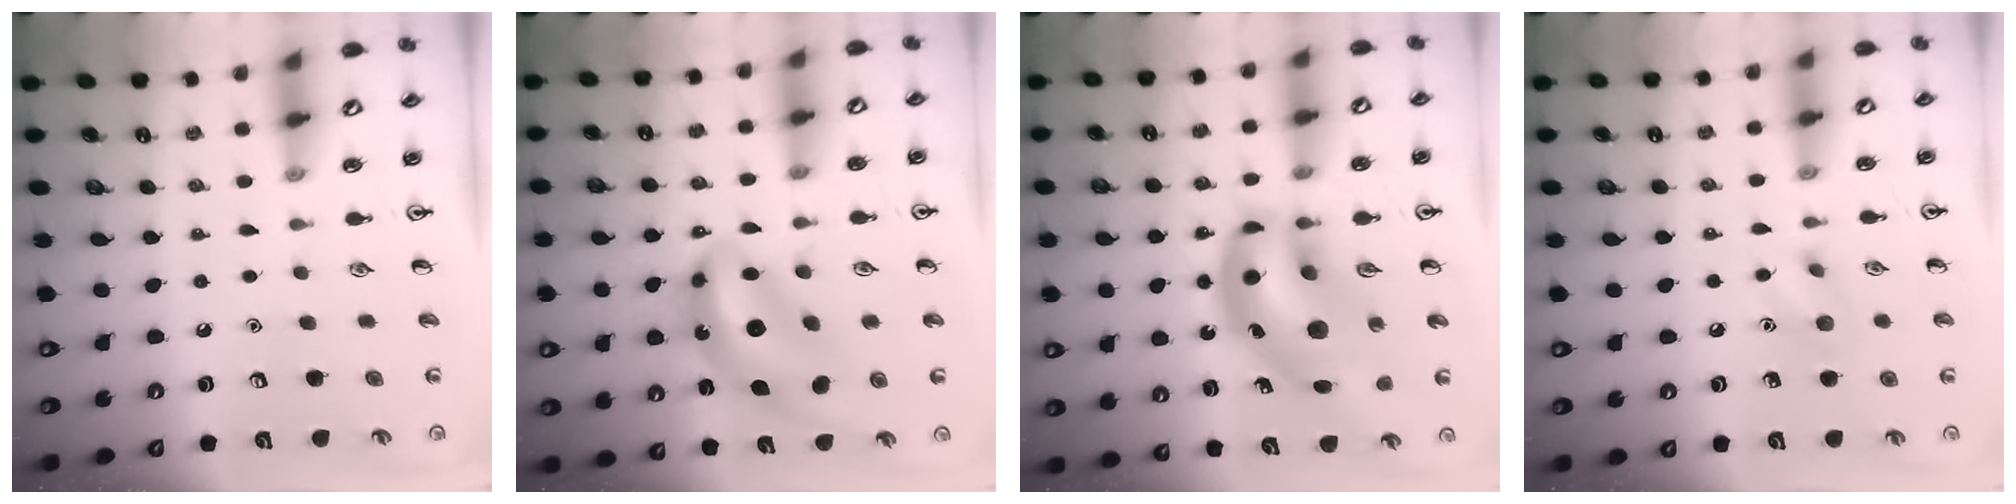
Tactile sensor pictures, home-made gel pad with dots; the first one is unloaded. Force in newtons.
{"total": 11.5, "press": 10.8, "slide": 3.7}
{"total": 18.5, "press": 17.8, "slide": 5.2}
{"total": 7.7, "press": 7.5, "slide": 1.8}